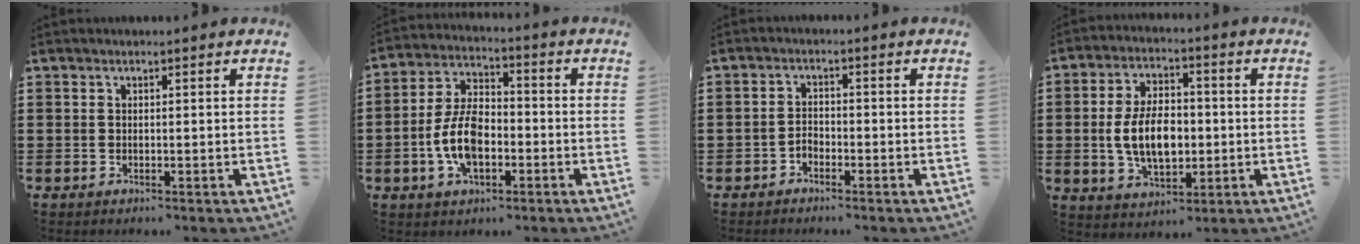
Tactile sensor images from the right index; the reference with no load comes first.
{"total": 8.0, "force": [-2.3, 4.4, 6.2], "torque": [-0.141, 0.006, -0.047]}
{"total": 1.8, "force": [-1.3, 1.0, 0.7], "torque": [-0.018, 0.002, -0.028]}
{"total": 9.1, "force": [-0.9, 5.2, 7.4], "torque": [-0.146, 0.000, -0.023]}